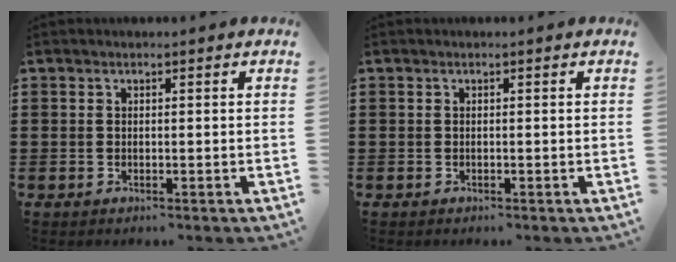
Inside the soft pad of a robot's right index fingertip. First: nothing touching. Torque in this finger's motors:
{"motor_torque": [-1.07, 1.07, -0.09, -0.09]}